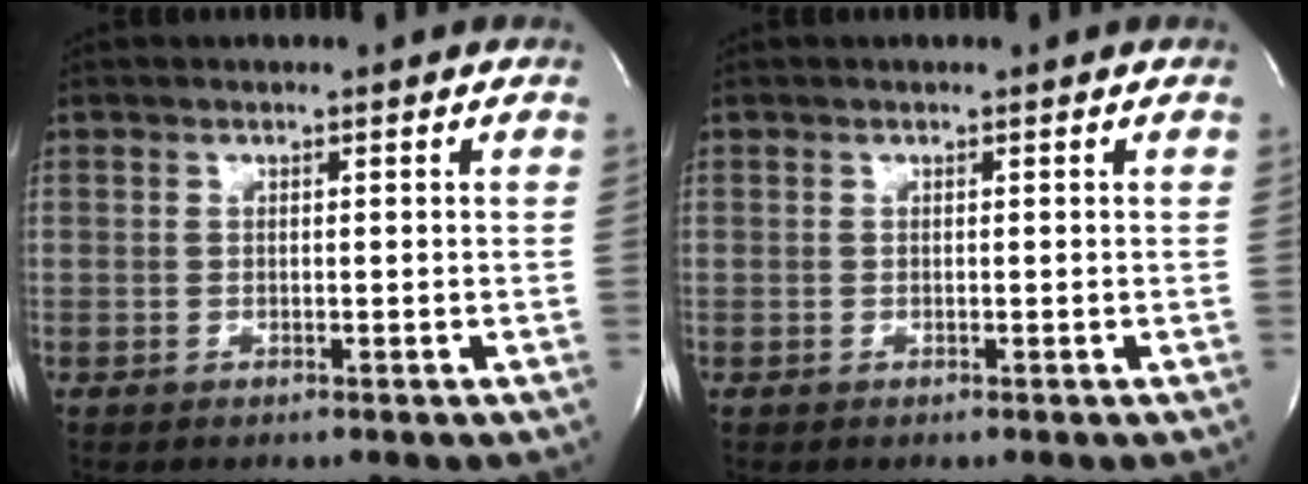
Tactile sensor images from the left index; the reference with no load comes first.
{"total": 0.0}